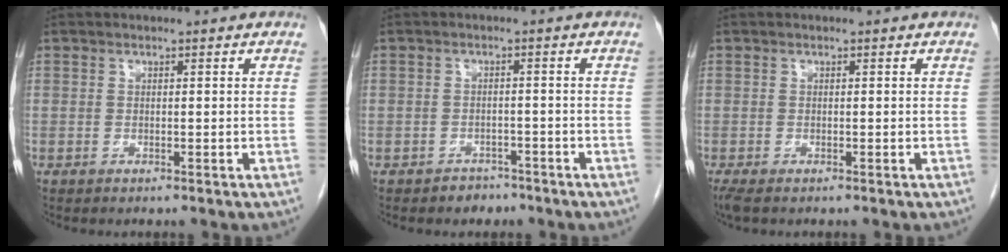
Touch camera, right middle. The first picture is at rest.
{"total": 2.5, "force": [-1.8, 1.8, 0.0], "torque": [-0.005, 0.009, -0.026]}
{"total": 1.8, "force": [-1.3, 0.5, 1.1], "torque": [-0.021, -0.009, -0.023]}